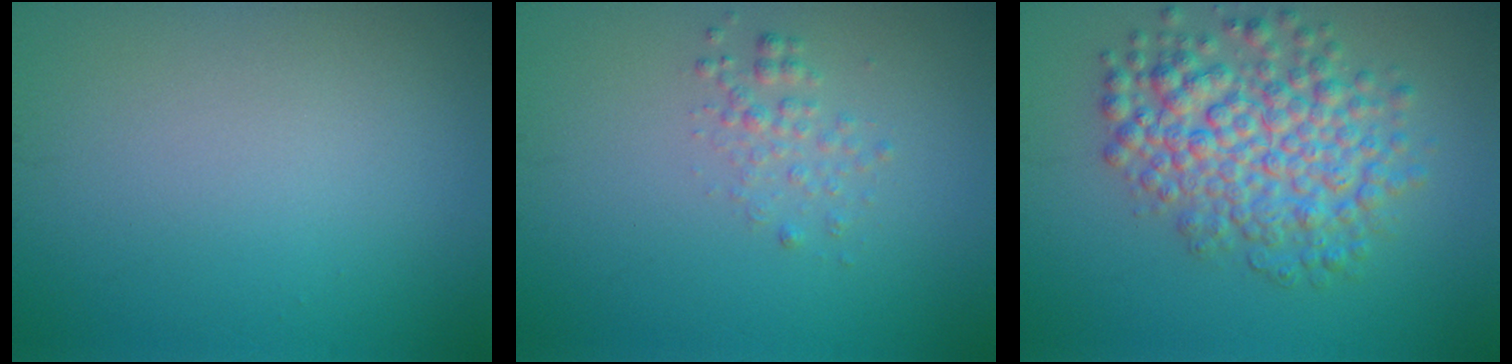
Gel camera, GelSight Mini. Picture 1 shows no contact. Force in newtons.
{"total": 1.4, "press": 1.4, "slide": 0.1}
{"total": 6.7, "press": 6.7, "slide": 0.1}